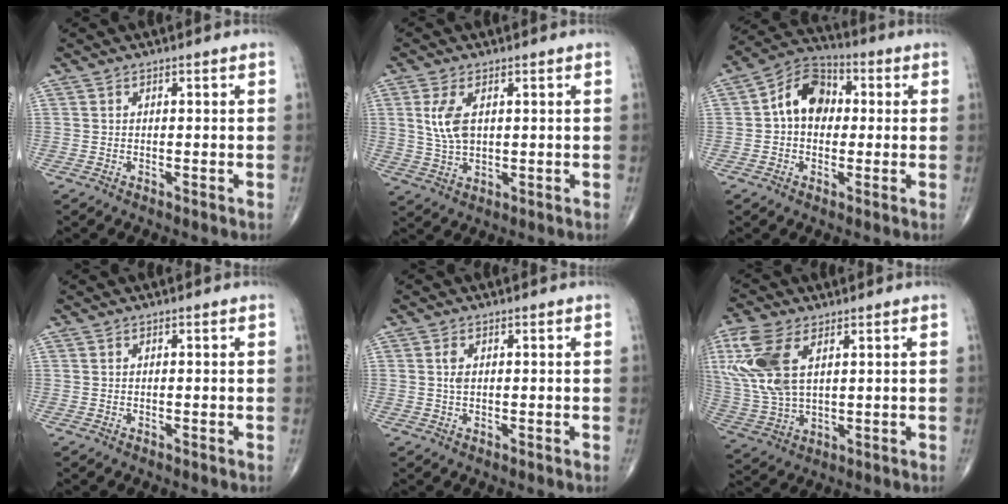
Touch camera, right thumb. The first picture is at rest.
{"total": 6.4, "force": [1.6, 3.3, 5.2], "torque": [-0.110, -0.005, 0.038]}
{"total": 10.5, "force": [1.0, 7.8, 7.0], "torque": [-0.092, 0.030, 0.001]}
{"total": 0.0}
{"total": 1.7, "force": [0.3, 0.9, 1.4], "torque": [-0.031, 0.001, 0.007]}
{"total": 14.5, "force": [4.9, 7.8, 11.2], "torque": [-0.262, -0.007, 0.105]}